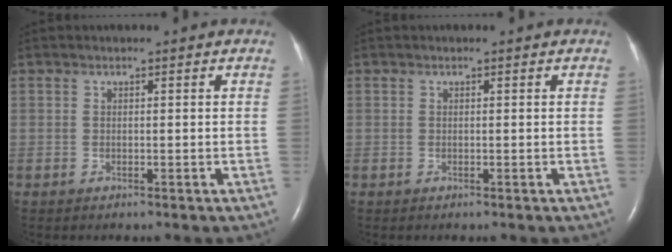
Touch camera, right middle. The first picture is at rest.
{"total": 0.0}